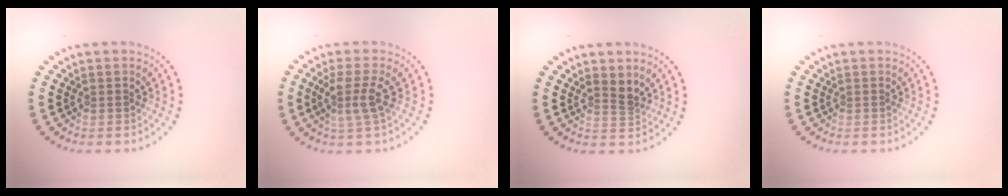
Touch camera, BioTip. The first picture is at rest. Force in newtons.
{"total": 2.8, "press": 2.2, "slide": 1.7}
{"total": 1.7, "press": 1.2, "slide": 1.2}
{"total": 0.0}